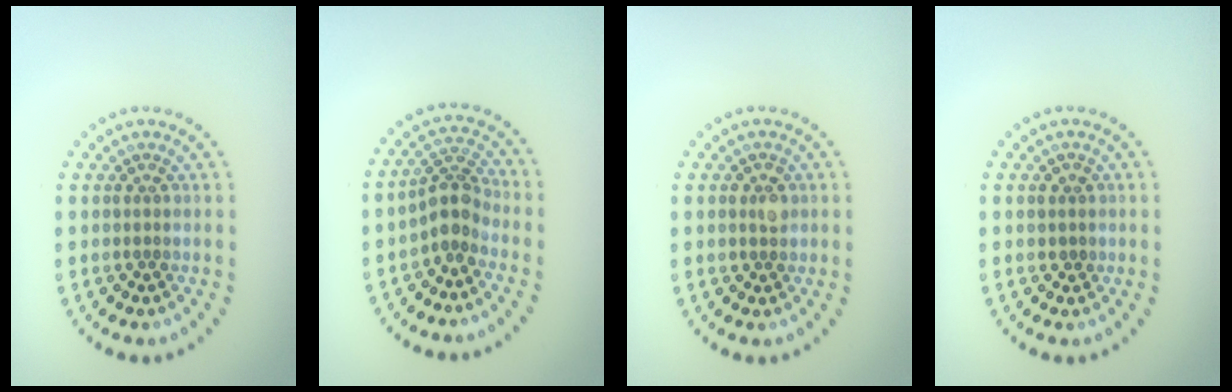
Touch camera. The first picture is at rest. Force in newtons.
{"total": 2.8, "press": 2.1, "slide": 1.8}
{"total": 1.4, "press": 1.3, "slide": 0.5}
{"total": 0.9, "press": 0.8, "slide": 0.4}